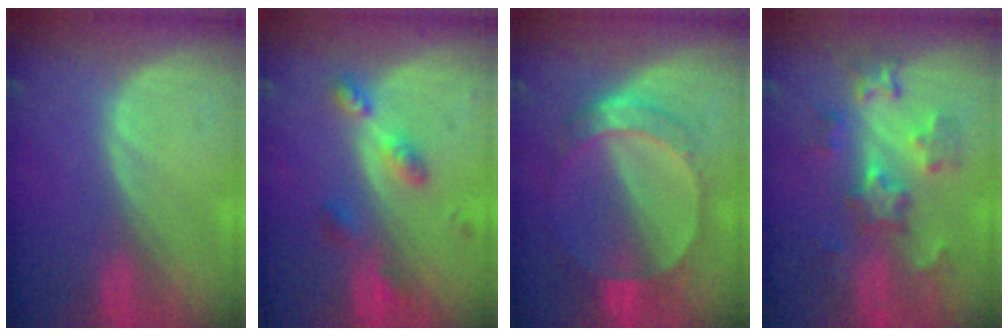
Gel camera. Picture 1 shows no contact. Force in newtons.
{"total": 4.6, "press": 4.6, "slide": 0.6}
{"total": 7.3, "press": 6.4, "slide": 3.6}
{"total": 6.9, "press": 6.9, "slide": 0.2}